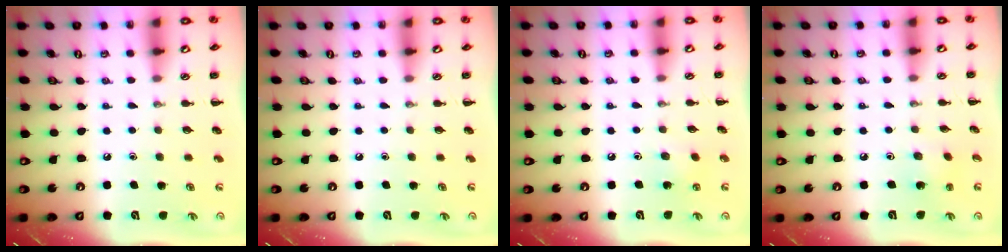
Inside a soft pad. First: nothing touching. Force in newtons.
{"total": 0.0}
{"total": 4.0, "press": 3.8, "slide": 1.3}
{"total": 1.8, "press": 1.6, "slide": 0.7}